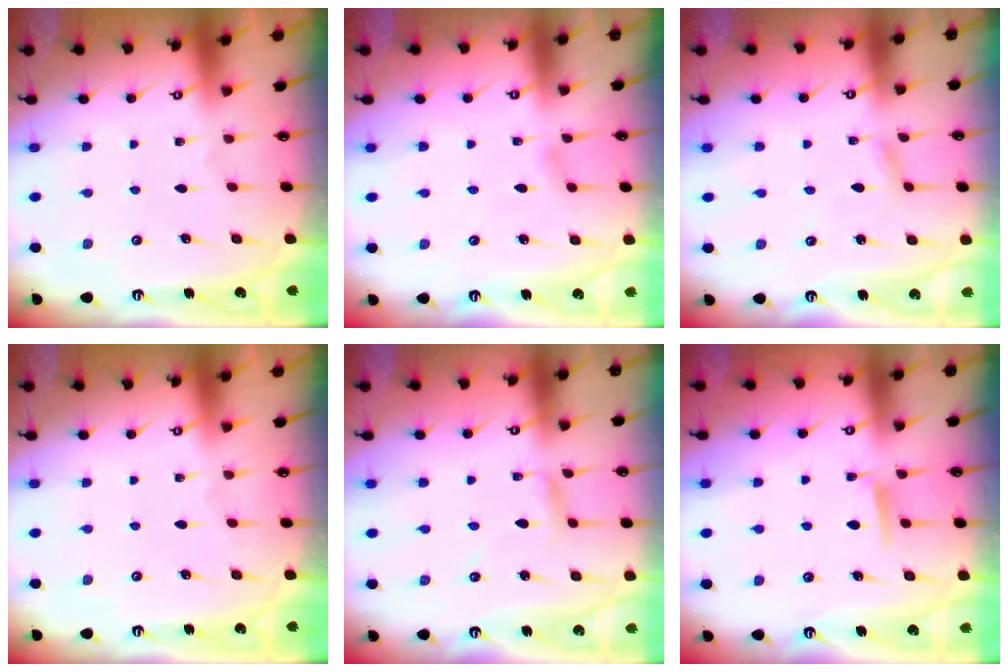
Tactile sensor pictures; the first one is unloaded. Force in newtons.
{"total": 4.2, "press": 4.2, "slide": 0.5}
{"total": 3.0, "press": 3.0, "slide": 0.3}
{"total": 0.0}
{"total": 2.5, "press": 2.5, "slide": 0.2}
{"total": 5.0, "press": 4.9, "slide": 0.6}